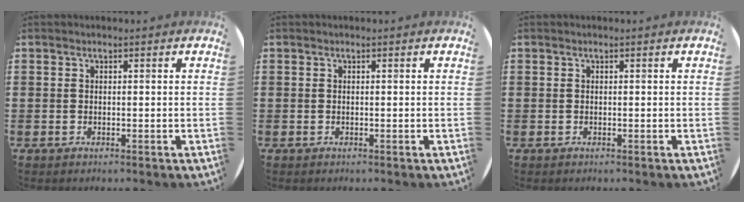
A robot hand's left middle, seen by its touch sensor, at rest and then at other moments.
{"total": 0.0}
{"total": 0.0}